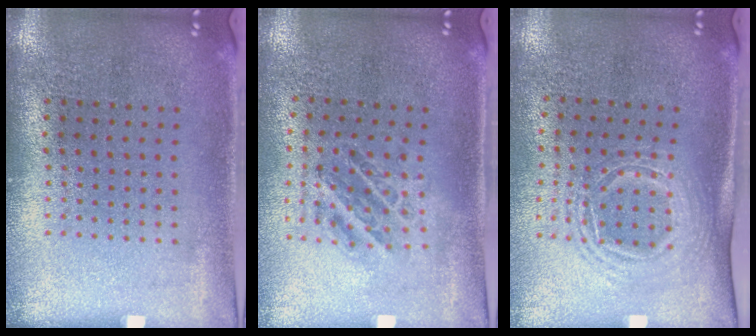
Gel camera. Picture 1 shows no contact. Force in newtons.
{"total": 1.0, "press": 1.0, "slide": 0.1}
{"total": 1.6, "press": 1.2, "slide": 1.0}